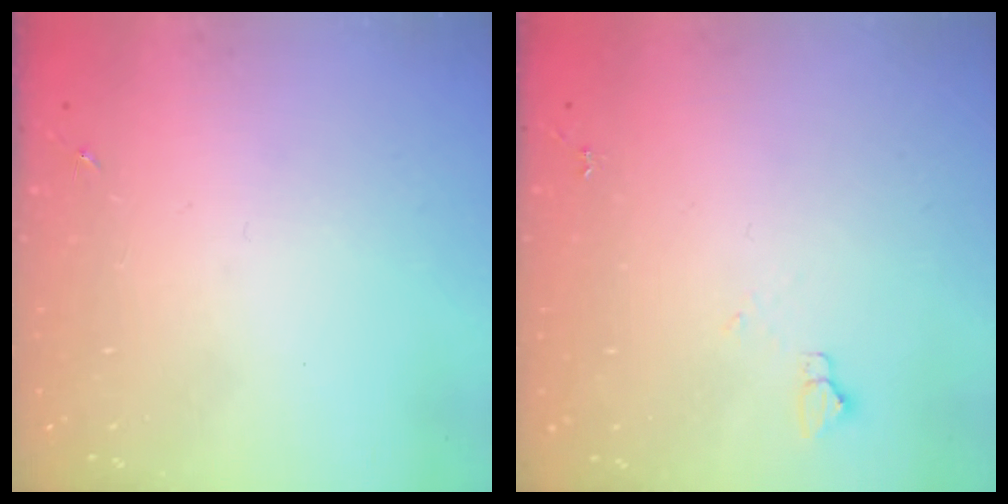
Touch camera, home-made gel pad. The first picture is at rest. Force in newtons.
{"total": 3.5, "press": 3.5, "slide": 0.4}